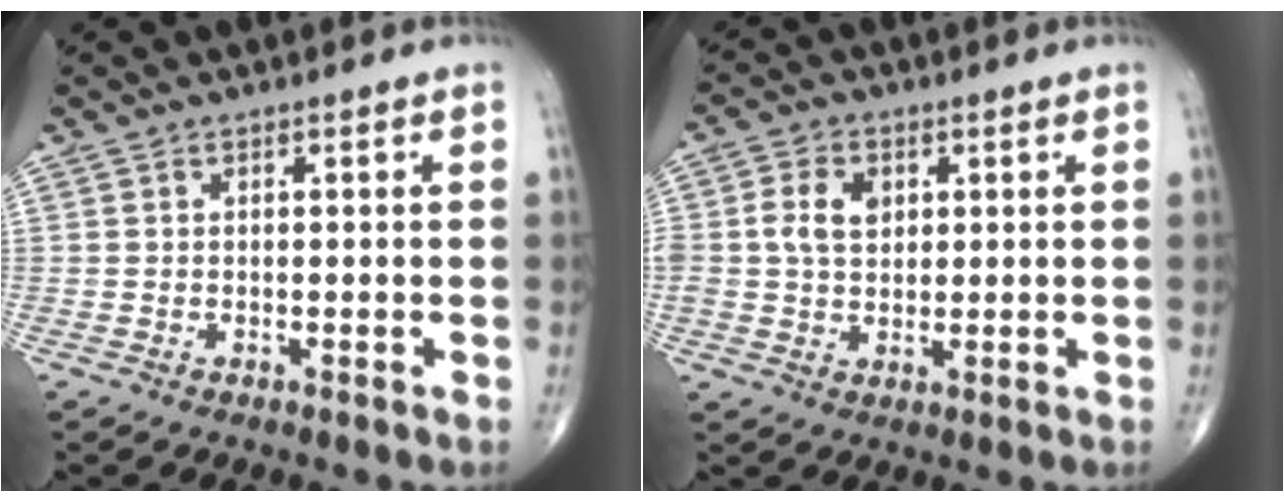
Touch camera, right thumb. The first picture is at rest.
{"total": 6.1, "force": [1.3, 4.4, 3.9], "torque": [-0.066, 0.003, 0.023]}